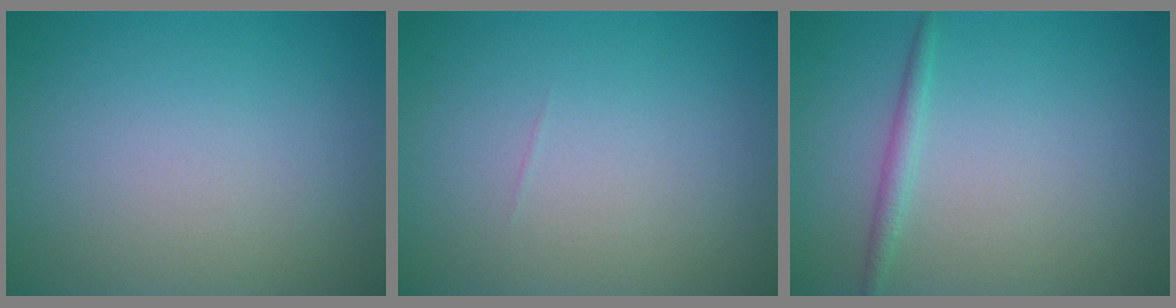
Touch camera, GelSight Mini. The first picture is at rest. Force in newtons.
{"total": 0.0}
{"total": 1.3, "press": 1.3, "slide": 0.1}